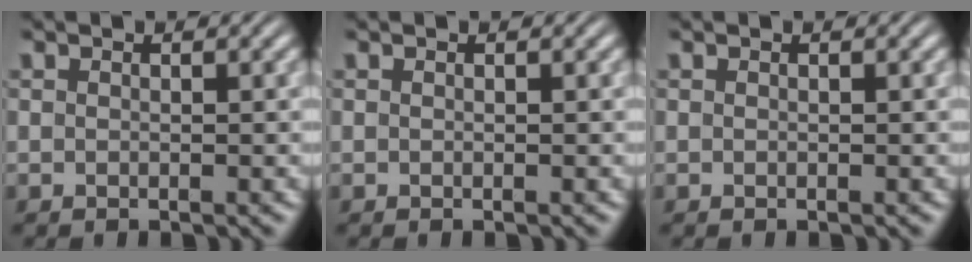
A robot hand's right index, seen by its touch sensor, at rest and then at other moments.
{"total": 0.0}
{"total": 0.0}